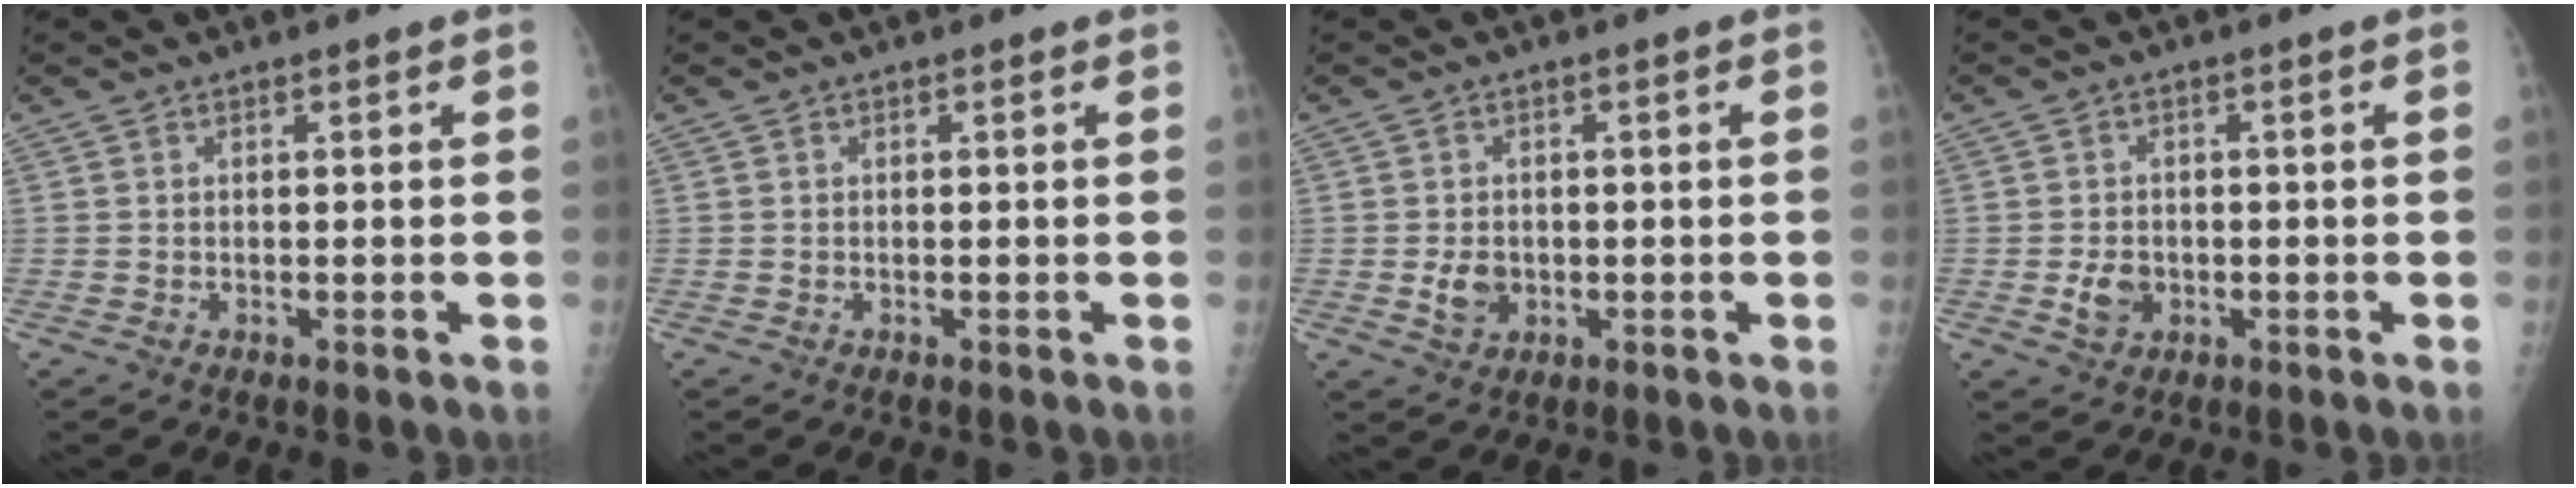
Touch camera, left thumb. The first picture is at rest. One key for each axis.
{"total": 0.0}
{"total": 3.5, "fx": -0.5, "fy": 2.8, "fz": 2.1, "tx": -0.028, "ty": 0.001, "tz": -0.004}
{"total": 3.6, "fx": -0.9, "fy": 2.8, "fz": 2.1, "tx": -0.030, "ty": 0.004, "tz": -0.012}